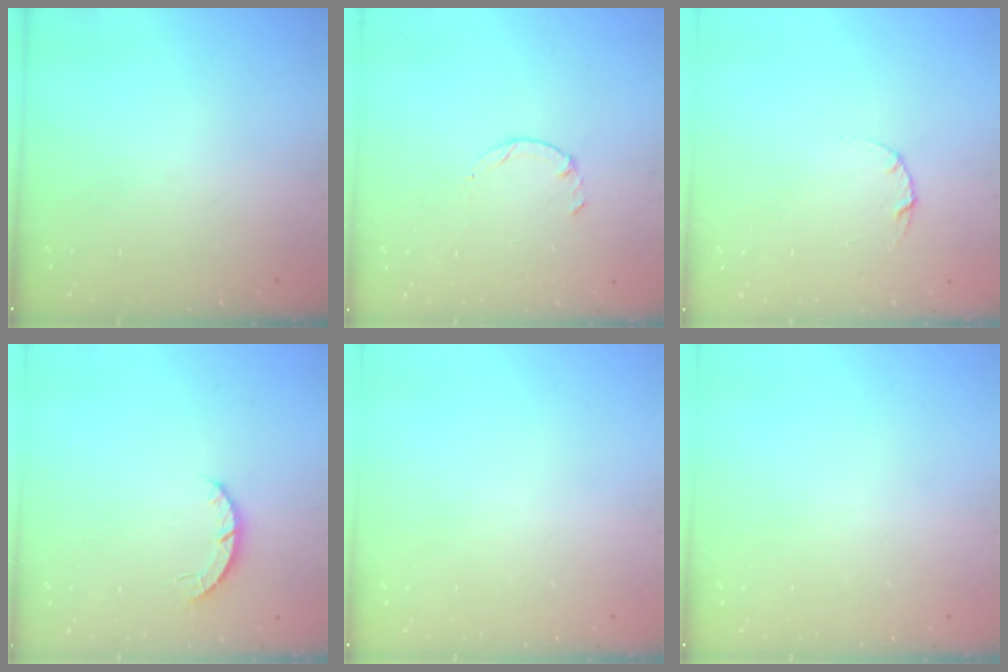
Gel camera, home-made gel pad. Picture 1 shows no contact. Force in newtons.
{"total": 1.3, "press": 1.2, "slide": 0.4}
{"total": 3.0, "press": 3.0, "slide": 0.4}
{"total": 2.8, "press": 2.8, "slide": 0.4}
{"total": 0.0}
{"total": 0.0}